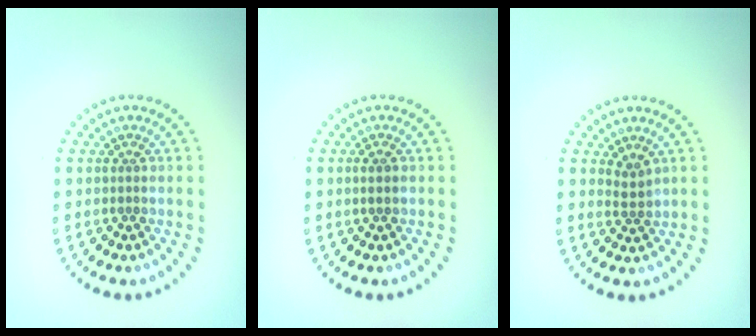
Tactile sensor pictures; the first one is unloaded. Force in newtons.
{"total": 1.1, "press": 1.0, "slide": 0.5}
{"total": 1.3, "press": 1.1, "slide": 0.7}